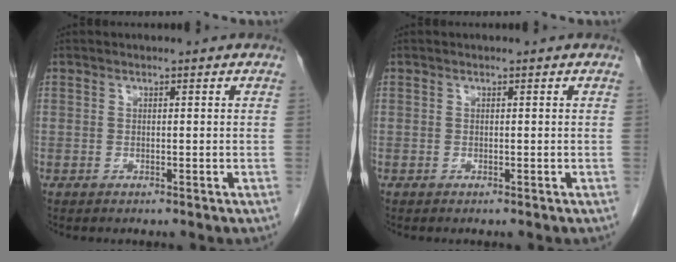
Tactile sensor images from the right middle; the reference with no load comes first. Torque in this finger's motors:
{"motor_torque": [0.37, 0.03, 0.02, -0.01]}